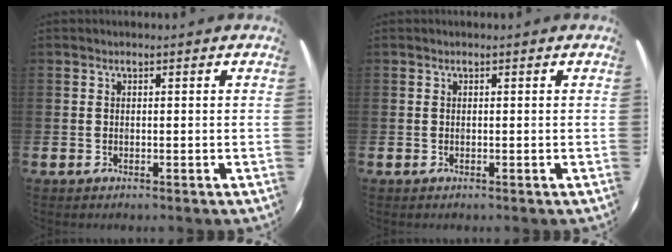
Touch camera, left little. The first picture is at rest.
{"total": 0.0}